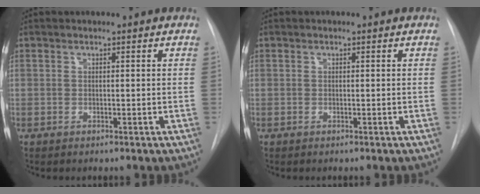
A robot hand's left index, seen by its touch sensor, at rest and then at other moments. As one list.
[{"total": 0.0}]